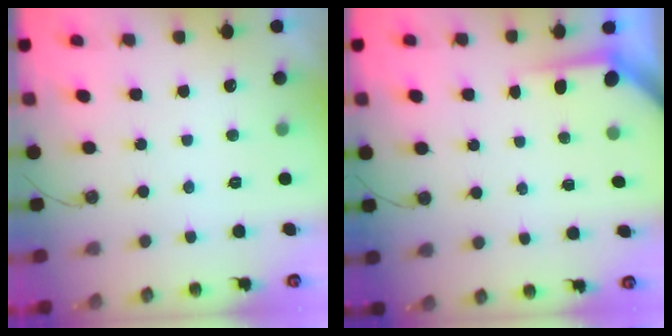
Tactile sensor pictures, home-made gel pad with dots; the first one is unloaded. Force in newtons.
{"total": 3.7, "press": 3.6, "slide": 0.4}